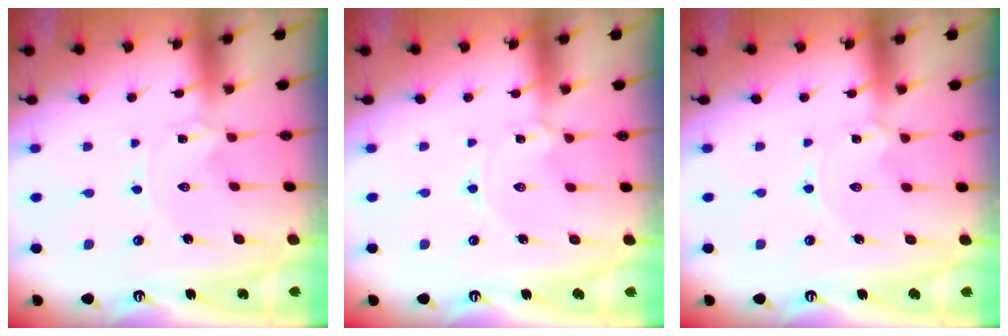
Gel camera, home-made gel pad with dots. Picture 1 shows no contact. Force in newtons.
{"total": 1.7, "press": 1.7, "slide": 0.2}
{"total": 1.7, "press": 1.7, "slide": 0.2}